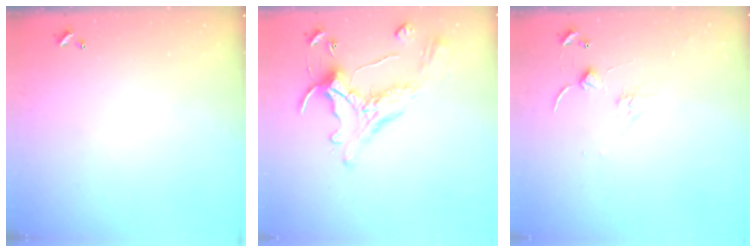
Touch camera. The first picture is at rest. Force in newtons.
{"total": 2.5, "press": 2.2, "slide": 1.2}
{"total": 0.6, "press": 0.5, "slide": 0.3}